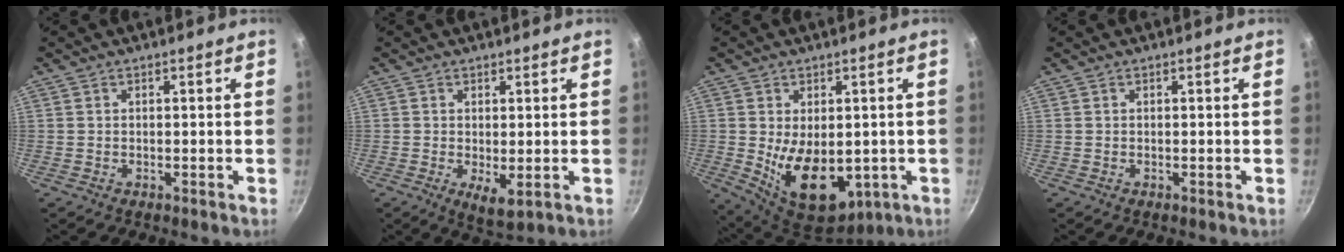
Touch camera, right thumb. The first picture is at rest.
{"total": 4.1, "force": [-0.2, 1.7, 3.7], "torque": [-0.057, -0.015, 0.002]}
{"total": 14.0, "force": [-1.5, 8.7, 10.9], "torque": [-0.147, -0.022, 0.004]}
{"total": 0.0}